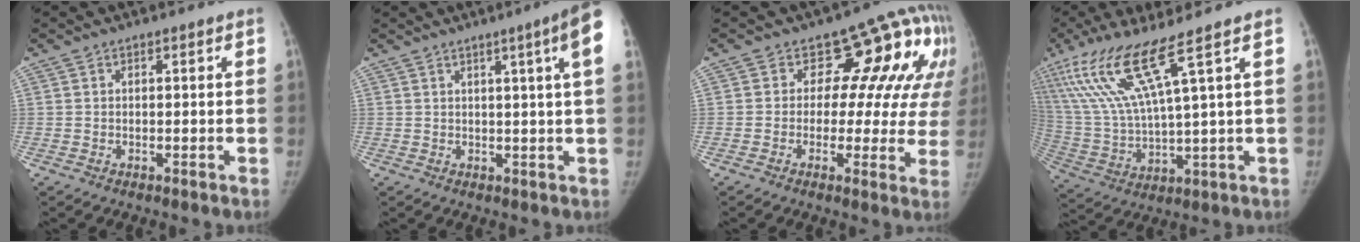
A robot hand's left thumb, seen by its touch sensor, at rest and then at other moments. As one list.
[{"total": 7.5, "force": [3.0, -0.9, 6.9], "torque": [-0.085, -0.003, 0.033]}, {"total": 14.9, "force": [5.4, 9.3, 10.3], "torque": [-0.066, -0.011, 0.045]}, {"total": 15.1, "force": [8.3, 0.6, 12.6], "torque": [-0.282, -0.035, 0.170]}]